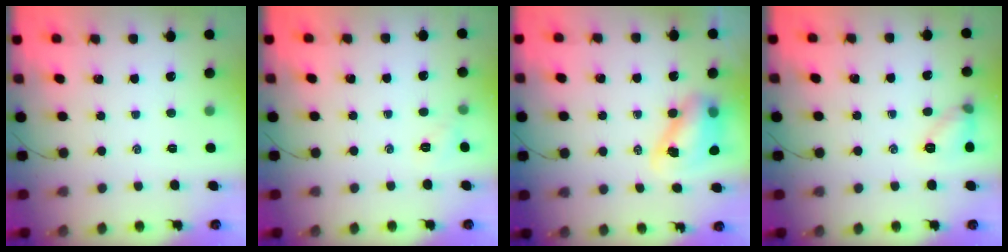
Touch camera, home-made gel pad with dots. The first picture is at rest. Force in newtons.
{"total": 5.2, "press": 4.9, "slide": 1.7}
{"total": 8.5, "press": 8.3, "slide": 1.8}
{"total": 7.8, "press": 7.5, "slide": 1.8}